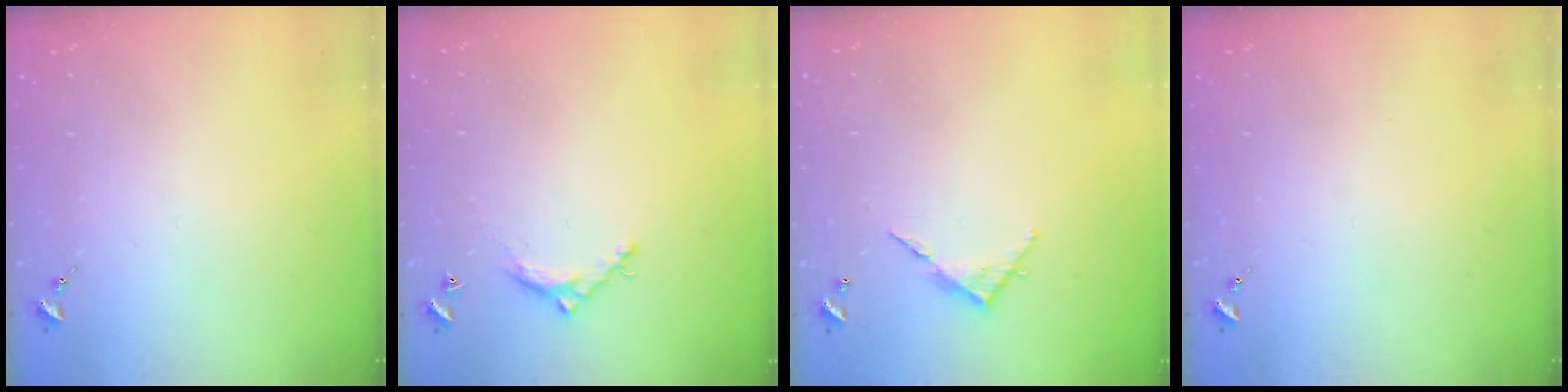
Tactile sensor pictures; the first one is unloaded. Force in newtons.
{"total": 5.5, "press": 5.5, "slide": 0.3}
{"total": 5.7, "press": 5.7, "slide": 0.4}
{"total": 0.0}